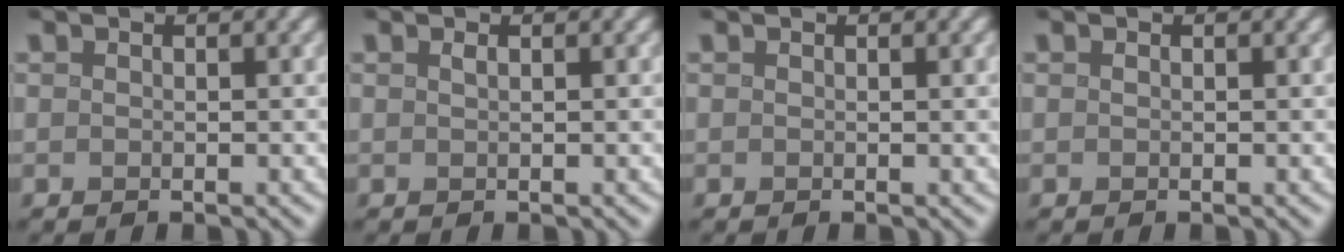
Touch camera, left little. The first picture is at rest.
{"total": 0.6, "force": [0.3, 0.2, 0.5], "torque": [-0.007, 0.005, 0.004]}
{"total": 0.7, "force": [0.1, 0.1, 0.7], "torque": [-0.007, 0.002, 0.001]}
{"total": 0.0}